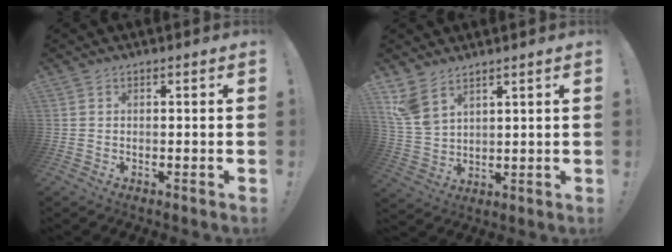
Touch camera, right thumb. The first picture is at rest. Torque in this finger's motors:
{"motor_torque": [0.21, 0.22, 0.76, 0.55, 0.06]}